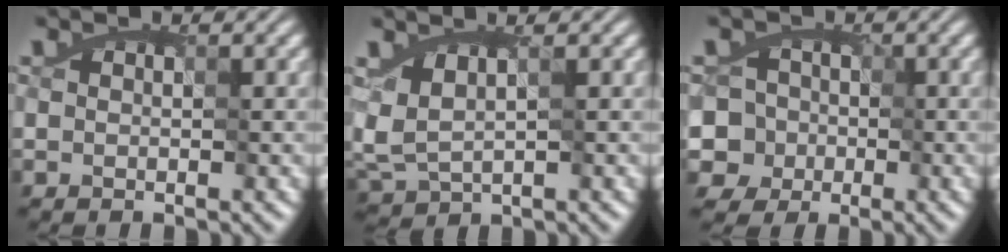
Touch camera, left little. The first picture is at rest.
{"total": 2.4, "force": [0.0, 1.2, 2.0], "torque": [-0.052, -0.001, 0.005]}
{"total": 6.9, "force": [-2.0, 6.0, 2.7], "torque": [-0.035, 0.018, -0.077]}